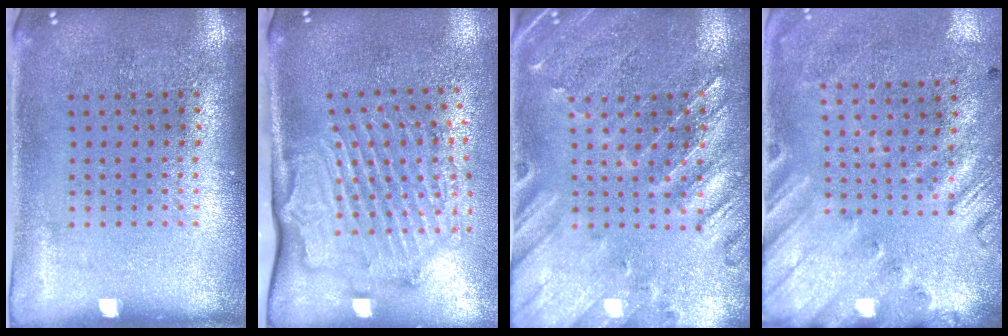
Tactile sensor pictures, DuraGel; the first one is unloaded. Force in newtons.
{"total": 2.1, "press": 2.1, "slide": 0.5}
{"total": 0.6, "press": 0.4, "slide": 0.4}
{"total": 2.6, "press": 1.8, "slide": 1.8}